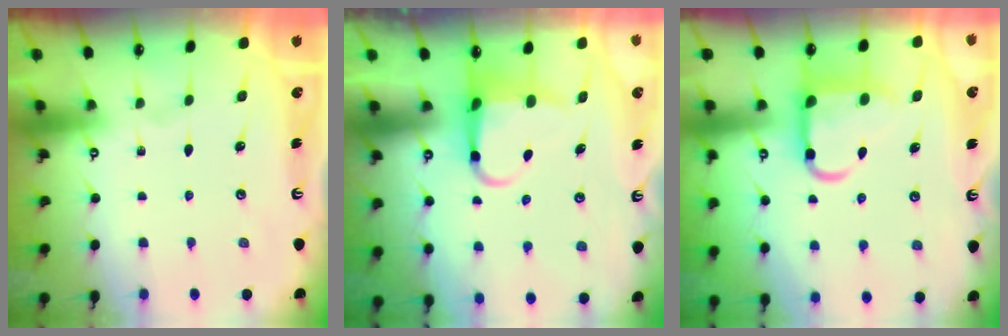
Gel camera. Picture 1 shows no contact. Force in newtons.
{"total": 5.4, "press": 5.3, "slide": 1.1}
{"total": 11.6, "press": 11.5, "slide": 1.4}